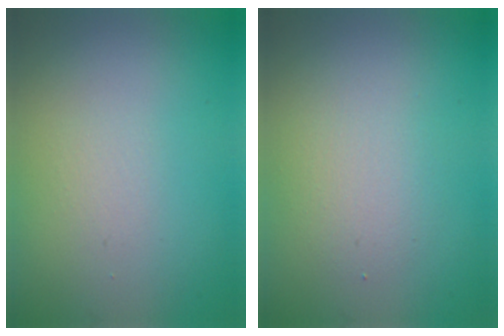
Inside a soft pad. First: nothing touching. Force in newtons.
{"total": 2.4, "press": 2.4, "slide": 0.2}